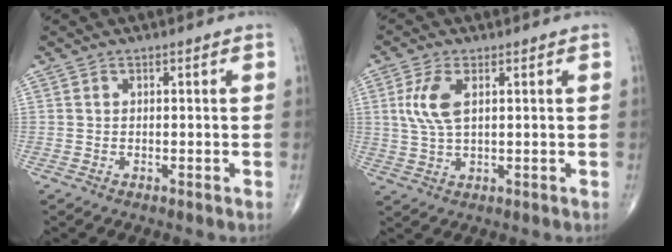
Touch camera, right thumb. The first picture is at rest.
{"total": 6.3, "force": [1.6, 2.9, 5.4], "torque": [-0.127, -0.001, 0.035]}